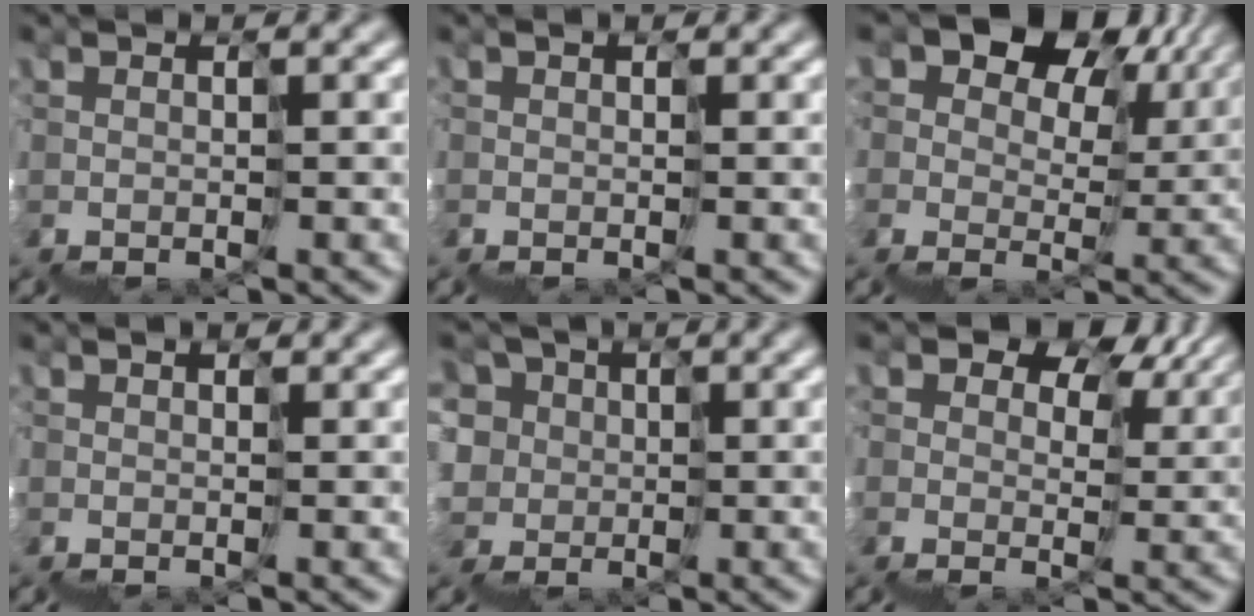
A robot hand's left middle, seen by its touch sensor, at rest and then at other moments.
{"total": 0.8, "force": [-0.2, 0.8, 0.3], "torque": [0.006, 0.001, -0.011]}
{"total": 10.0, "force": [5.9, 6.7, 4.5], "torque": [-0.080, 0.047, 0.098]}
{"total": 1.4, "force": [0.2, 1.3, 0.5], "torque": [0.006, 0.003, -0.004]}
{"total": 6.3, "force": [4.1, 4.7, -1.0], "torque": [0.013, 0.062, 0.003]}
{"total": 8.9, "force": [4.9, 6.2, 4.1], "torque": [-0.079, 0.038, 0.081]}